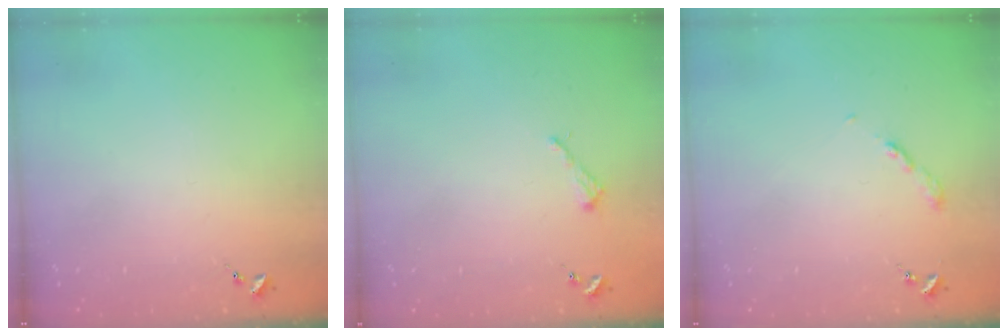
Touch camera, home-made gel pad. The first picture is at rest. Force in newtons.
{"total": 2.6, "press": 2.6, "slide": 0.3}
{"total": 2.7, "press": 2.6, "slide": 0.3}